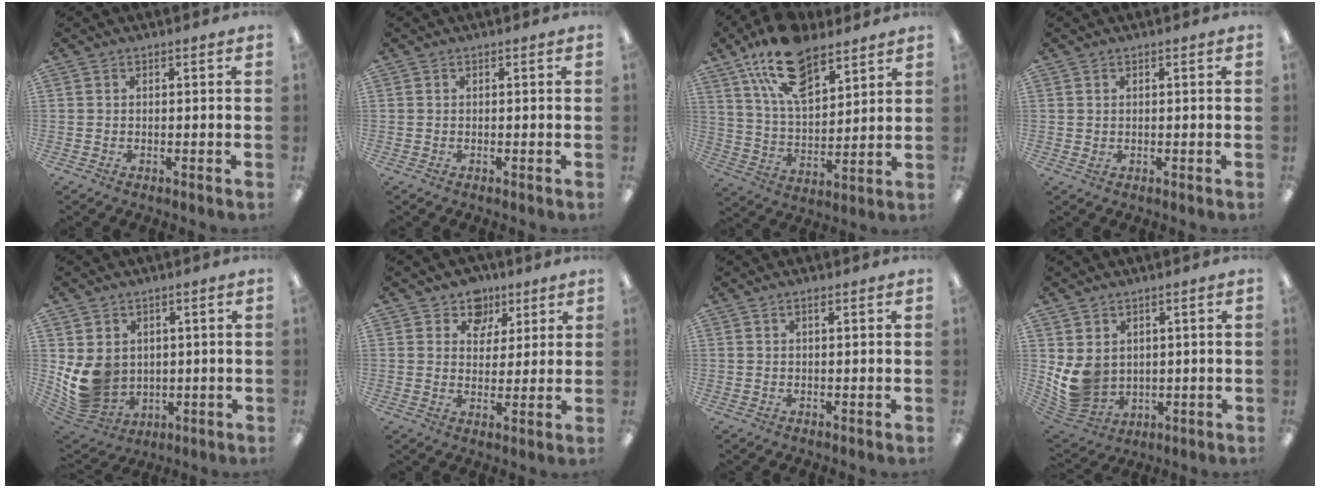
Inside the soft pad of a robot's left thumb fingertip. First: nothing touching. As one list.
[{"total": 0.0}, {"total": 17.4, "force": [11.5, 8.4, 10.0], "torque": [-0.178, -0.047, 0.205]}, {"total": 0.8, "force": [0.5, 0.5, 0.3], "torque": [-0.005, 0.003, 0.008]}, {"total": 10.8, "force": [1.4, 9.7, 4.5], "torque": [-0.115, -0.016, 0.034]}, {"total": 7.6, "force": [4.8, 5.7, 1.5], "torque": [-0.021, -0.030, 0.087]}, {"total": 0.9, "force": [0.6, 0.3, 0.6], "torque": [-0.005, -0.001, 0.009]}, {"total": 9.1, "force": [1.9, 7.9, 4.0], "torque": [-0.106, -0.016, 0.042]}]